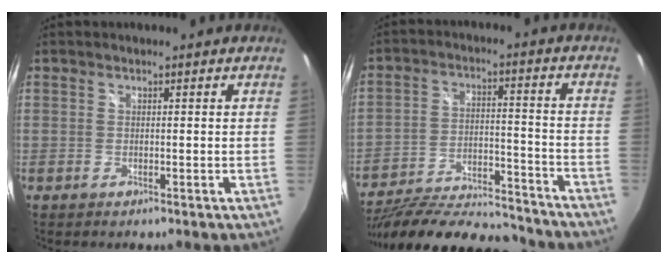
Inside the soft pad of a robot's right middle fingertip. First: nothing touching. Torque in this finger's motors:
{"motor_torque": [1.11, -1.02, 0.46, 0.14]}